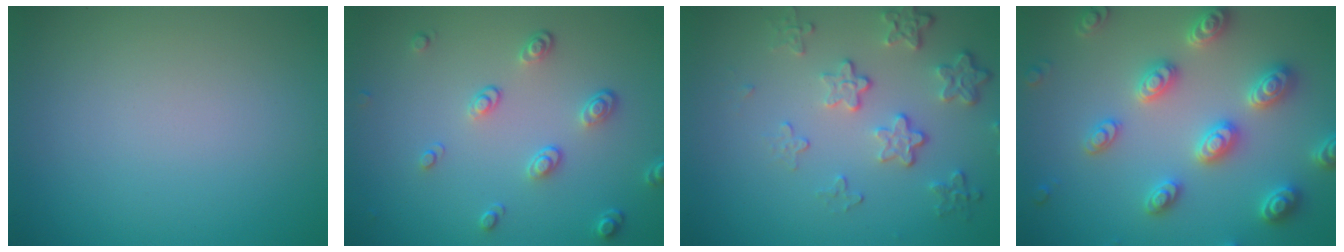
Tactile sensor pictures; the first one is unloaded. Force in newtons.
{"total": 2.6, "press": 1.7, "slide": 2.0}
{"total": 4.2, "press": 3.1, "slide": 2.8}
{"total": 5.3, "press": 5.1, "slide": 1.2}